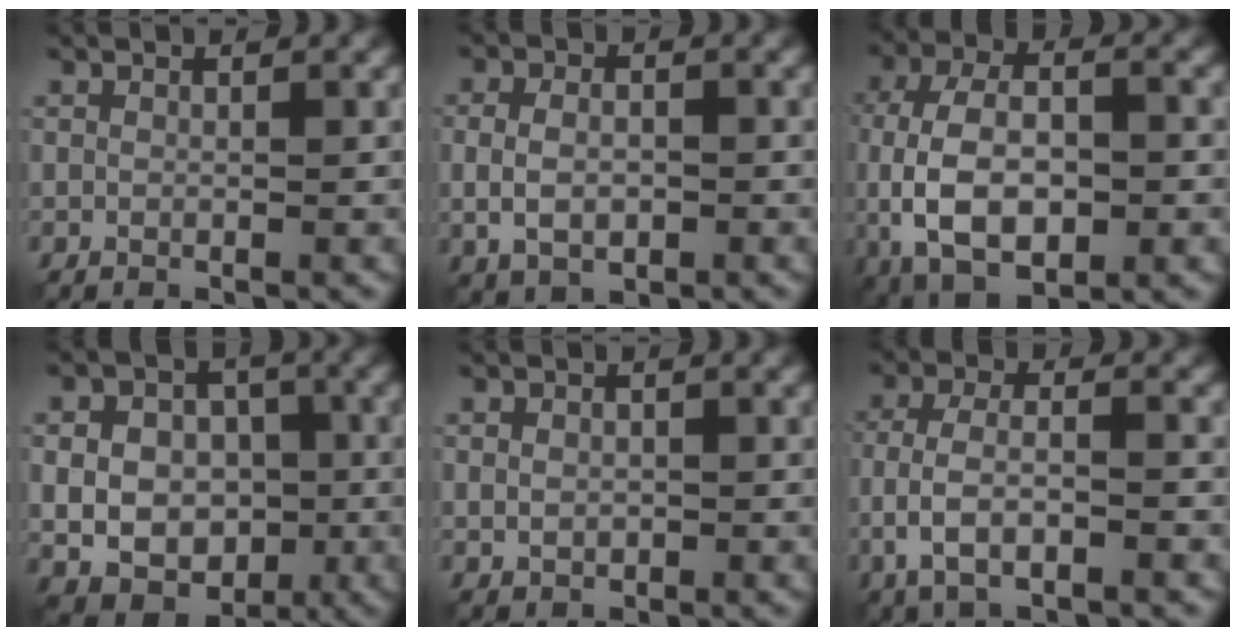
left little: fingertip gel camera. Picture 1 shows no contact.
{"total": 3.8, "force": [-0.6, 2.6, 2.7], "torque": [-0.046, -0.002, -0.006]}
{"total": 10.9, "force": [-2.6, 6.0, 8.7], "torque": [-0.190, -0.008, -0.048]}
{"total": 10.3, "force": [-1.1, 8.4, 5.8], "torque": [-0.082, 0.007, -0.031]}
{"total": 1.4, "force": [-0.1, 1.2, 0.8], "torque": [-0.013, -0.002, 0.000]}
{"total": 4.9, "force": [-2.1, 2.0, 4.0], "torque": [-0.086, 0.001, -0.044]}